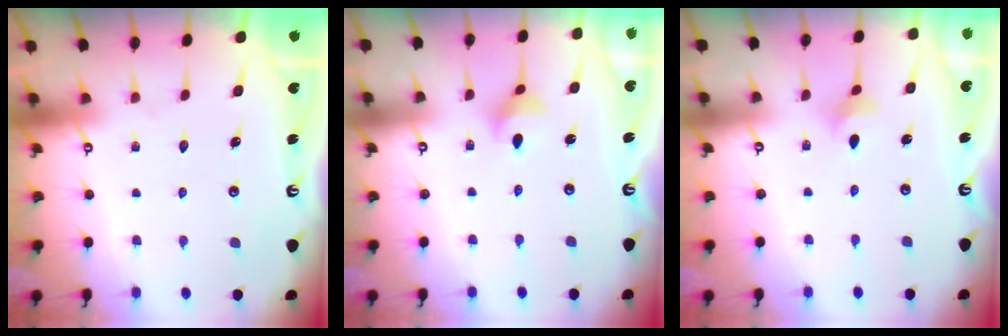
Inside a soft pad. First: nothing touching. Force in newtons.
{"total": 3.7, "press": 3.6, "slide": 0.6}
{"total": 1.9, "press": 1.9, "slide": 0.4}